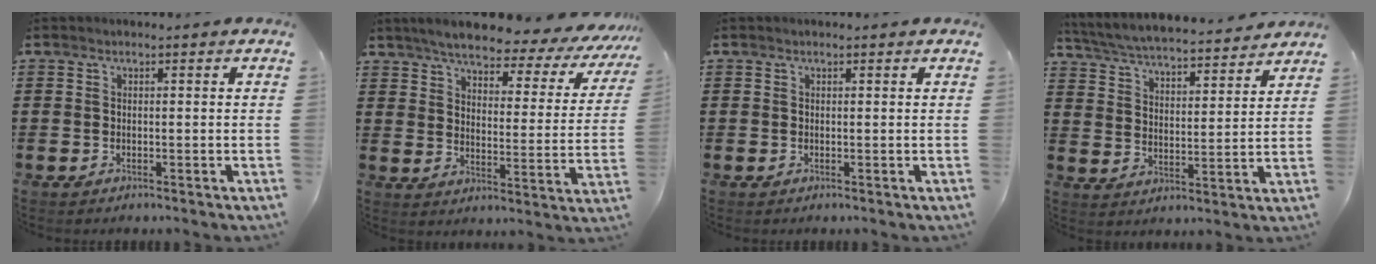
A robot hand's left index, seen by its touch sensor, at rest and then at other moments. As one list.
[{"total": 5.7, "force": [5.1, 0.9, 2.5], "torque": [-0.066, -0.035, 0.081]}, {"total": 0.0}, {"total": 5.2, "force": [5.1, -0.2, 1.2], "torque": [-0.048, -0.037, 0.084]}]